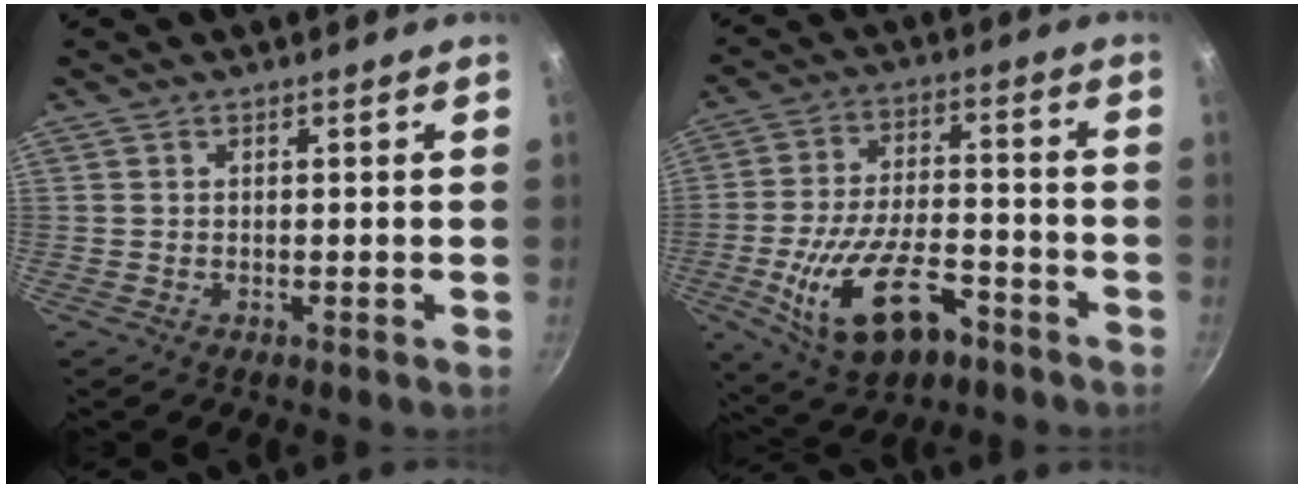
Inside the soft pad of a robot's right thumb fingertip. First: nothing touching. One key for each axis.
{"total": 16.9, "fx": -7.4, "fy": 8.6, "fz": 12.6, "tx": -0.219, "ty": 0.033, "tz": -0.123}